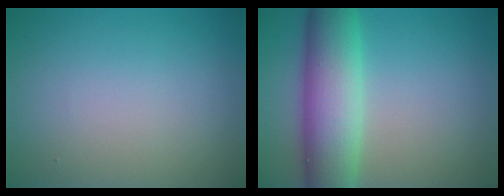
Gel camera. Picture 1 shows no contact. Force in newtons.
{"total": 8.5, "press": 8.5, "slide": 0.4}